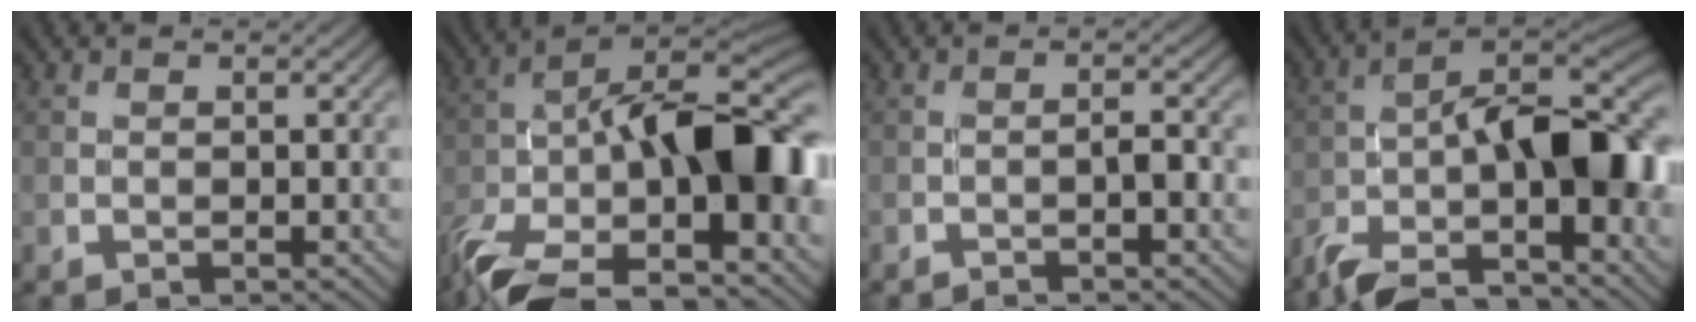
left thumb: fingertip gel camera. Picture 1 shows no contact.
{"total": 18.2, "force": [-7.0, 7.7, 14.9], "torque": [-0.276, -0.015, -0.130]}
{"total": 2.4, "force": [-1.3, 0.3, 1.9], "torque": [-0.033, 0.009, -0.029]}
{"total": 15.2, "force": [-7.5, 5.2, 12.1], "torque": [-0.198, -0.014, -0.142]}